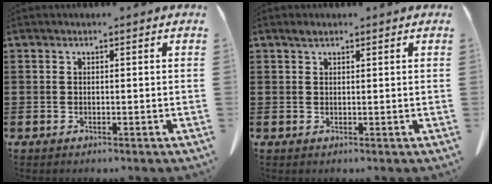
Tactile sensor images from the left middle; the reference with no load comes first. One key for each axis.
{"total": 1.0, "fx": 0.7, "fy": 0.4, "fz": 0.6, "tx": -0.014, "ty": 0.002, "tz": 0.013}